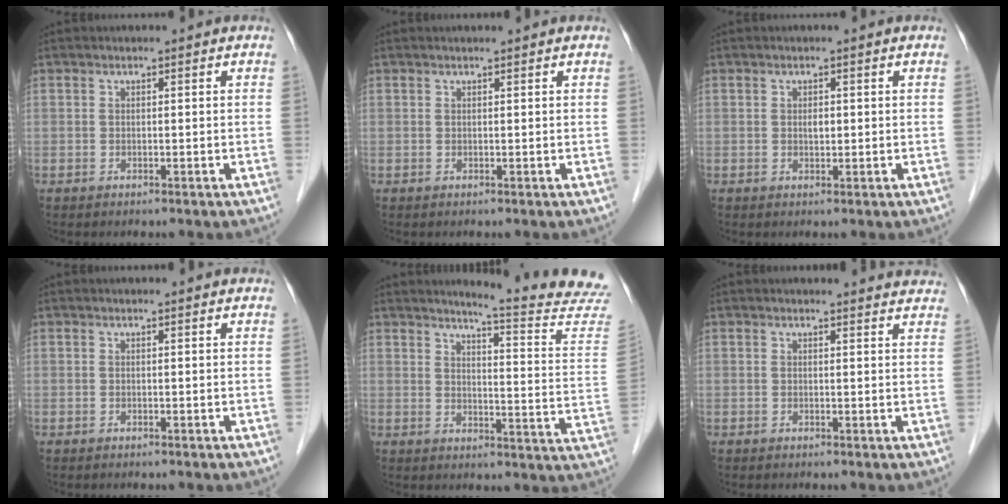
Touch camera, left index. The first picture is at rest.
{"total": 0.8, "force": [0.8, 0.0, 0.4], "torque": [-0.007, 0.006, 0.013]}
{"total": 1.0, "force": [0.1, 0.6, 0.8], "torque": [-0.015, -0.001, 0.003]}
{"total": 1.4, "force": [1.4, 0.1, 0.2], "torque": [-0.012, 0.006, 0.013]}
{"total": 16.2, "force": [15.4, -1.4, 4.9], "torque": [-0.065, -0.114, 0.167]}
{"total": 6.6, "force": [6.5, 0.8, 0.8], "torque": [0.005, -0.009, 0.046]}